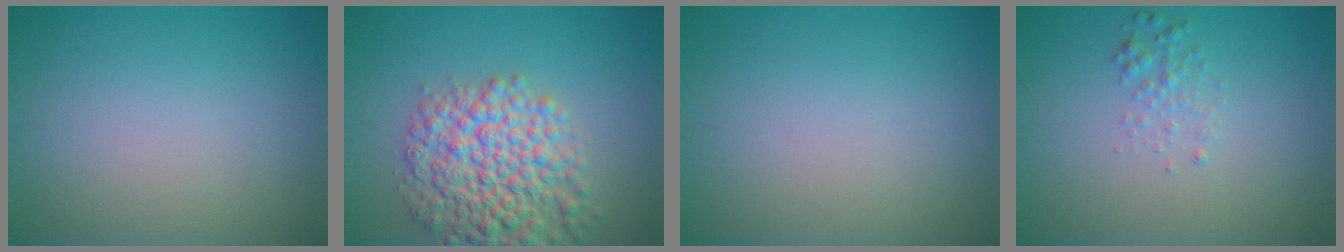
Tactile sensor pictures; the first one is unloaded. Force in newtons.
{"total": 7.7, "press": 7.7, "slide": 0.3}
{"total": 0.0}
{"total": 1.4, "press": 1.4, "slide": 0.0}